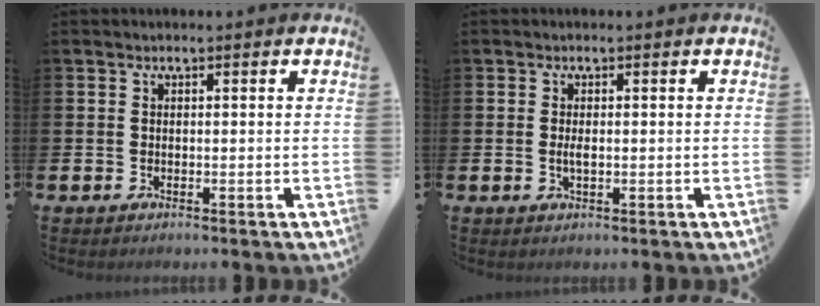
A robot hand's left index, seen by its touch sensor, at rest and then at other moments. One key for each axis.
{"total": 1.4, "fx": 0.0, "fy": 0.5, "fz": 1.3, "tx": -0.017, "ty": -0.001, "tz": -0.004}